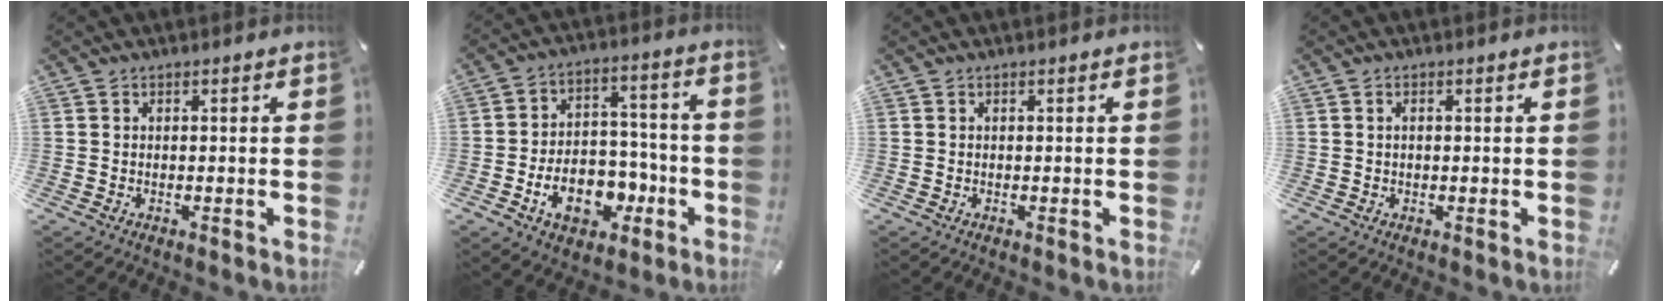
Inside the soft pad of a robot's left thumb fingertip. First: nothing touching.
{"total": 13.4, "force": [-5.3, 9.6, 7.7], "torque": [-0.123, 0.038, -0.083]}
{"total": 0.0}
{"total": 1.1, "force": [0.2, 0.5, 0.9], "torque": [-0.019, 0.004, 0.002]}